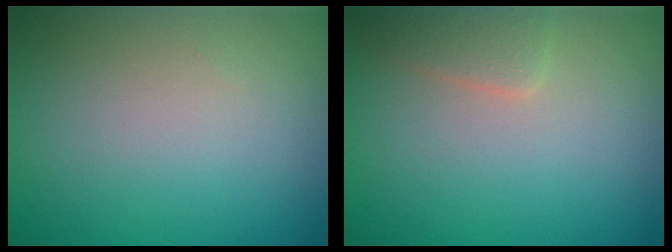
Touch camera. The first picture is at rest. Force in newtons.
{"total": 1.8, "press": 1.8, "slide": 0.2}